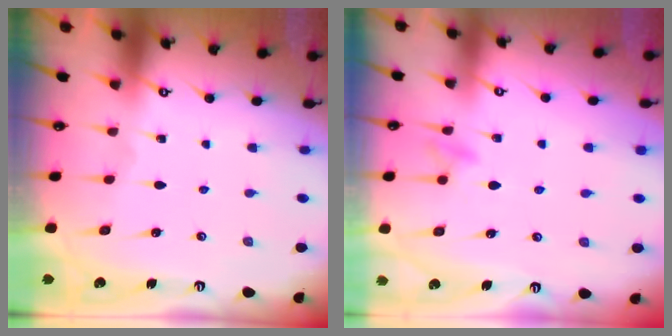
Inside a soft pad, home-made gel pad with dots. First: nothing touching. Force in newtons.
{"total": 7.3, "press": 7.2, "slide": 0.7}